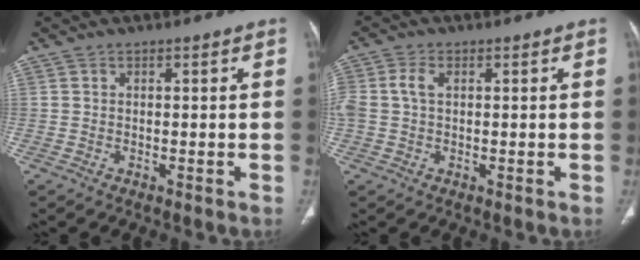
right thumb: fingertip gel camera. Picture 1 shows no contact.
{"total": 4.1, "force": [0.6, 2.6, 3.1], "torque": [-0.094, 0.014, 0.012]}